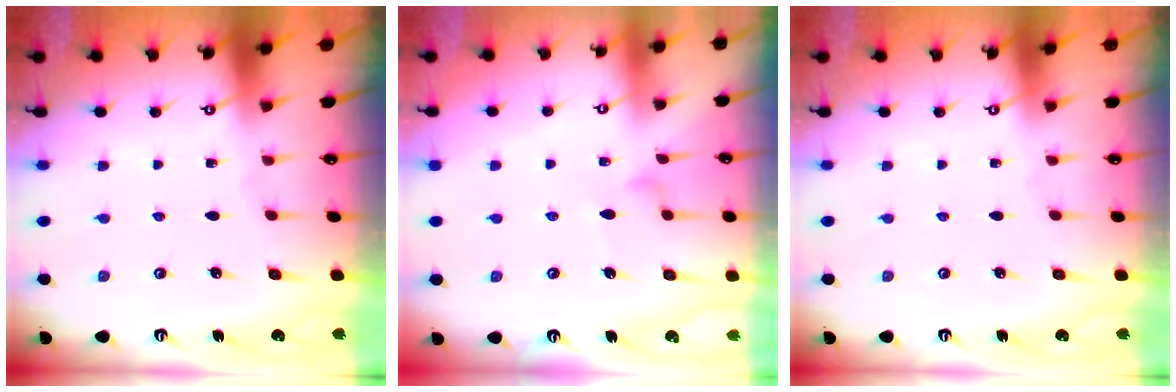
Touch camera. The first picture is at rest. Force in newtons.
{"total": 8.8, "press": 8.8, "slide": 0.5}
{"total": 0.0}